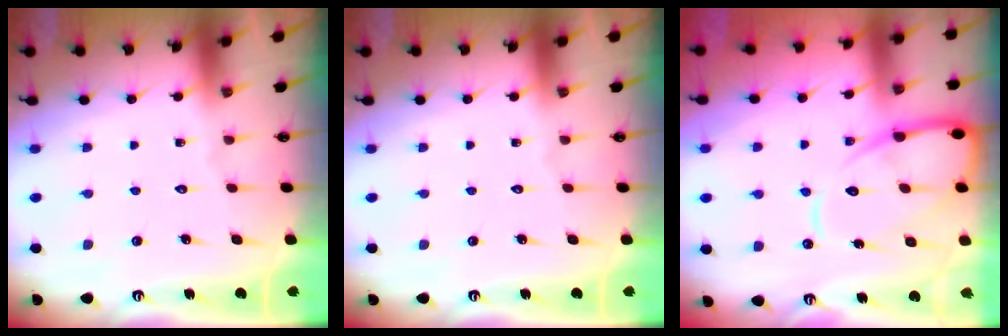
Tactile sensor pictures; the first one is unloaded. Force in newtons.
{"total": 0.0}
{"total": 12.8, "press": 12.7, "slide": 1.4}